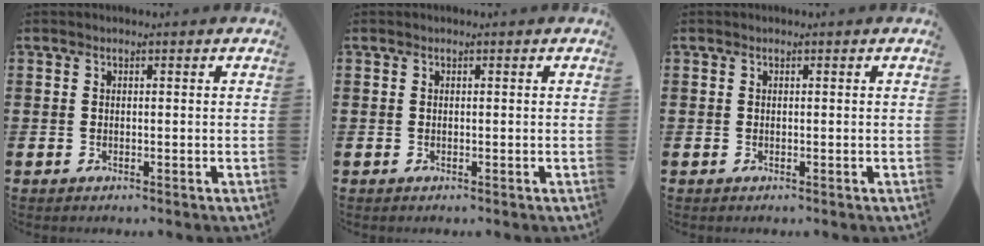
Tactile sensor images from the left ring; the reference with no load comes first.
{"total": 0.0}
{"total": 0.0}